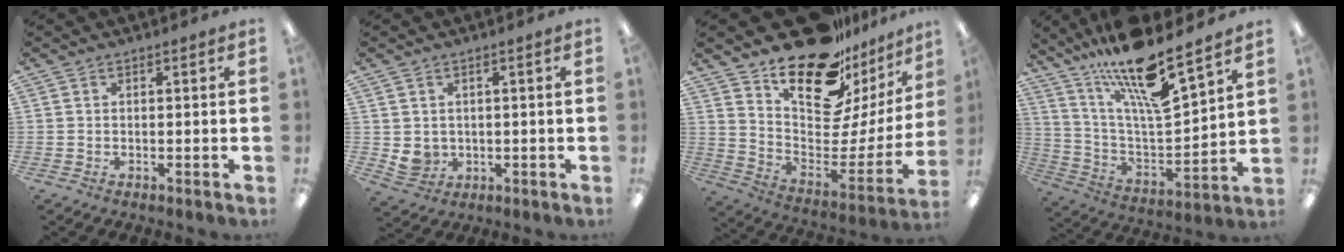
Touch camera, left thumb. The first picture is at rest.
{"total": 3.8, "force": [1.0, 3.5, 1.0], "torque": [-0.024, -0.004, 0.019]}
{"total": 22.3, "force": [16.6, 9.8, 11.3], "torque": [-0.166, -0.131, 0.290]}
{"total": 19.0, "force": [14.7, 3.7, 11.5], "torque": [-0.217, -0.099, 0.250]}